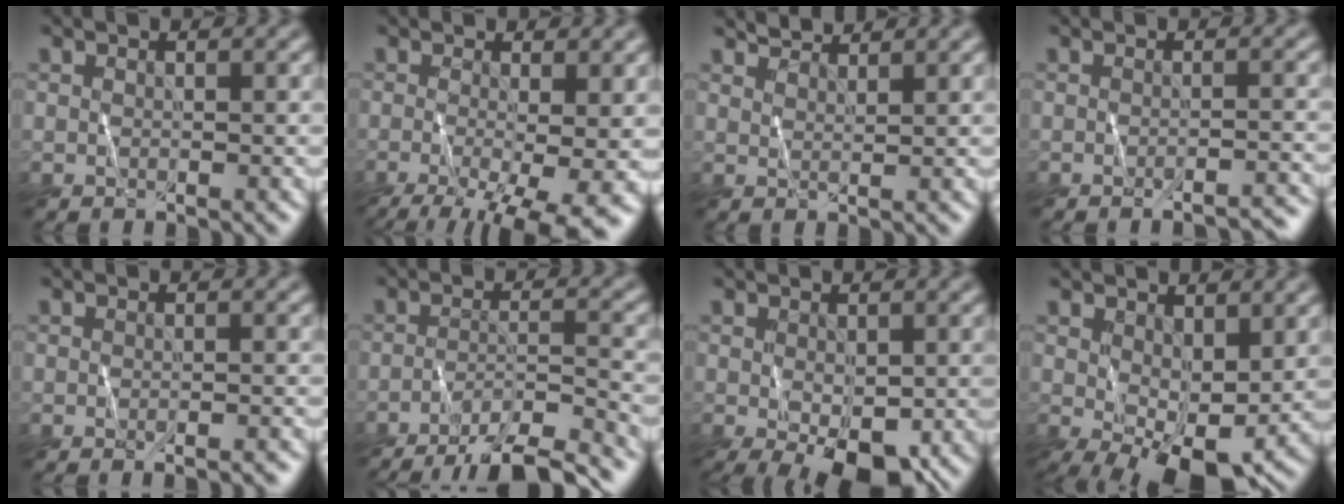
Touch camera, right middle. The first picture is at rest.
{"total": 10.2, "force": [-3.7, 3.6, 8.8], "torque": [-0.122, -0.027, -0.035]}
{"total": 1.9, "force": [1.8, -0.1, 0.3], "torque": [-0.006, 0.007, 0.035]}
{"total": 2.1, "force": [-2.0, 0.0, 0.5], "torque": [-0.004, 0.005, -0.024]}
{"total": 1.3, "force": [-1.2, 0.1, 0.4], "torque": [-0.003, 0.003, -0.017]}
{"total": 10.0, "force": [-8.9, 1.5, 4.3], "torque": [-0.060, -0.005, -0.128]}
{"total": 7.6, "force": [-2.9, 3.5, 6.0], "torque": [-0.107, -0.008, -0.040]}
{"total": 7.8, "force": [-1.0, 3.7, 6.8], "torque": [-0.121, -0.008, -0.008]}